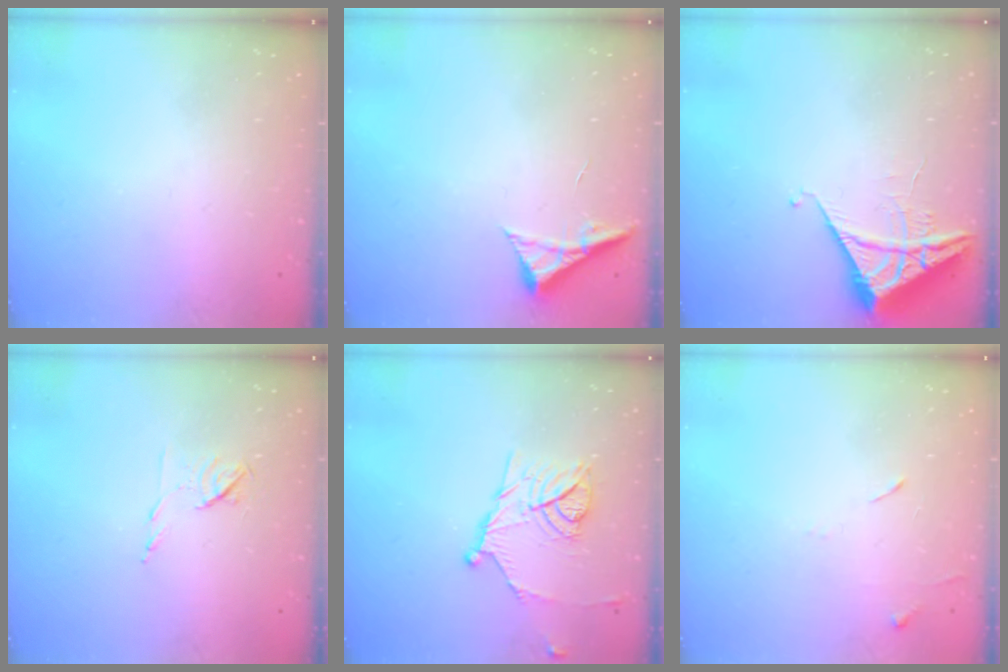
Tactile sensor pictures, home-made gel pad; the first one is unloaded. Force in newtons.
{"total": 5.4, "press": 5.4, "slide": 0.7}
{"total": 6.1, "press": 6.1, "slide": 0.3}
{"total": 6.4, "press": 6.3, "slide": 0.9}
{"total": 13.2, "press": 13.2, "slide": 0.3}
{"total": 5.4, "press": 5.4, "slide": 0.7}